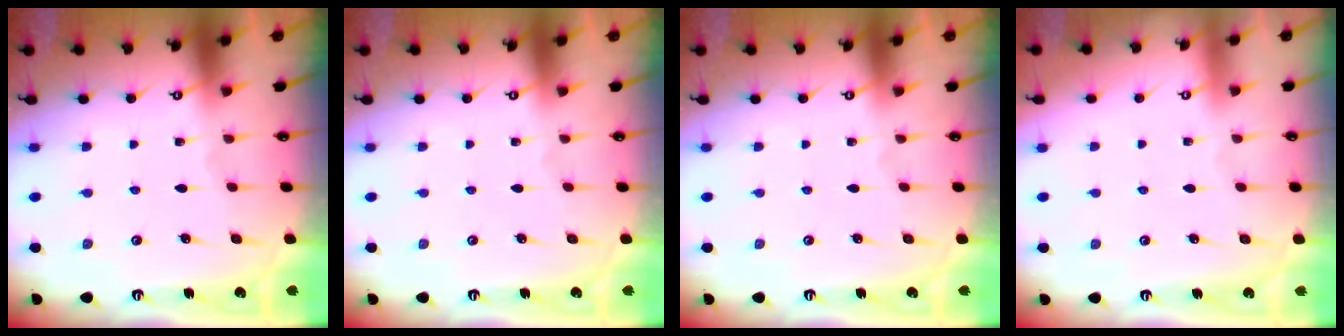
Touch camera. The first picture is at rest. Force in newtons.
{"total": 0.0}
{"total": 0.0}
{"total": 3.9, "press": 3.9, "slide": 0.1}